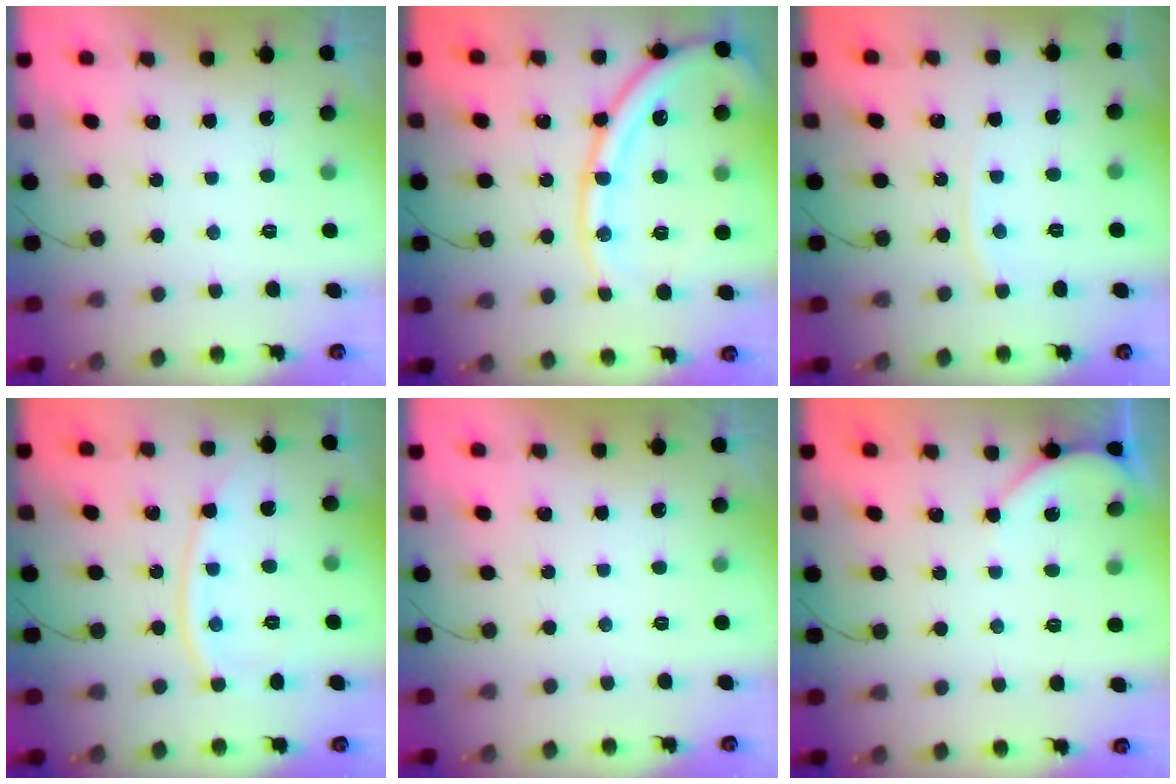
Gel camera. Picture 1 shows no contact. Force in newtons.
{"total": 16.0, "press": 15.8, "slide": 2.1}
{"total": 4.1, "press": 4.1, "slide": 0.4}
{"total": 8.9, "press": 8.9, "slide": 0.1}
{"total": 0.0}
{"total": 4.1, "press": 4.1, "slide": 0.2}